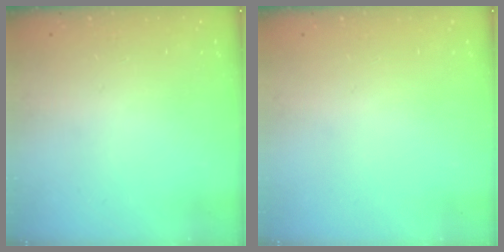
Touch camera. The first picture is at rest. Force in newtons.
{"total": 0.0}